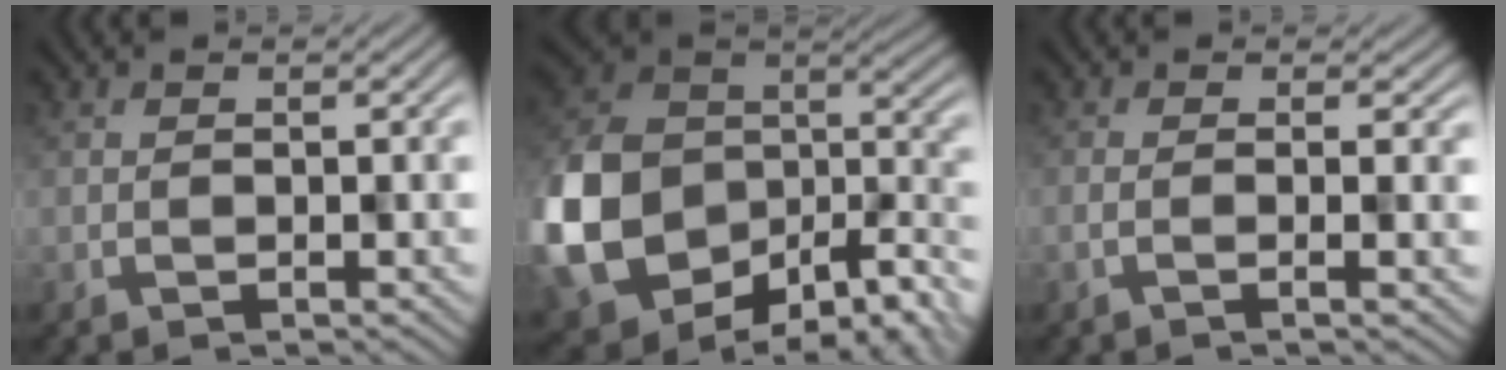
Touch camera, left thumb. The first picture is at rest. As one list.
[{"total": 17.2, "force": [-3.6, 13.4, 10.2], "torque": [-0.253, -0.032, -0.044]}, {"total": 1.4, "force": [0.0, 0.1, 1.4], "torque": [-0.014, 0.006, -0.016]}]